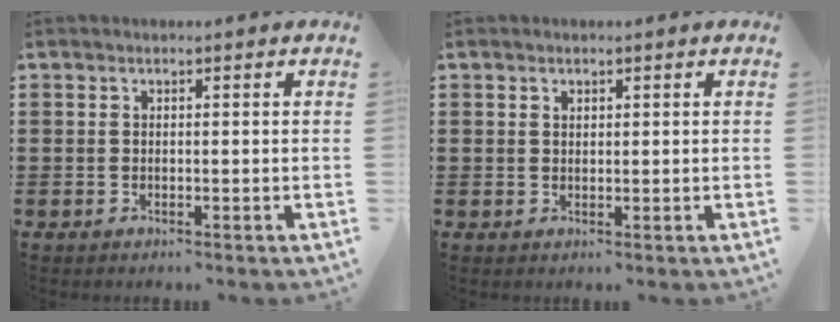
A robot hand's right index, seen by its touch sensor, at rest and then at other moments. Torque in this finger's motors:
{"motor_torque": [-0.36, 0.12, -0.02, -0.01]}